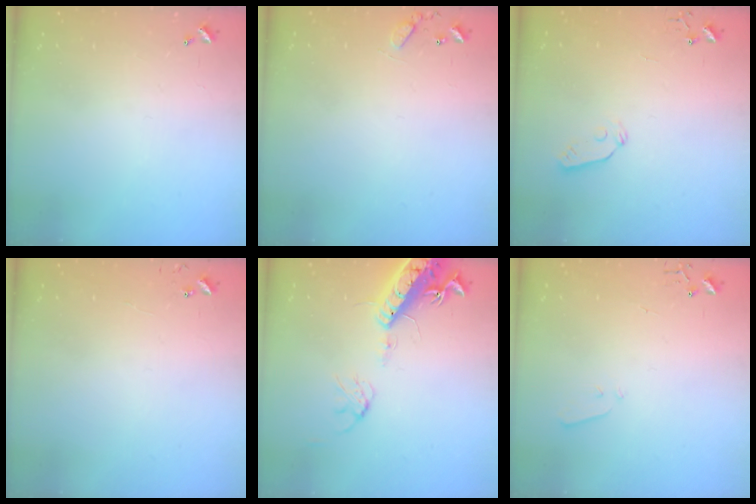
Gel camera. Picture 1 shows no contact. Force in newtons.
{"total": 7.7, "press": 7.6, "slide": 0.5}
{"total": 3.8, "press": 3.7, "slide": 0.5}
{"total": 4.7, "press": 4.7, "slide": 0.5}
{"total": 16.2, "press": 15.7, "slide": 3.7}
{"total": 3.4, "press": 3.3, "slide": 0.5}